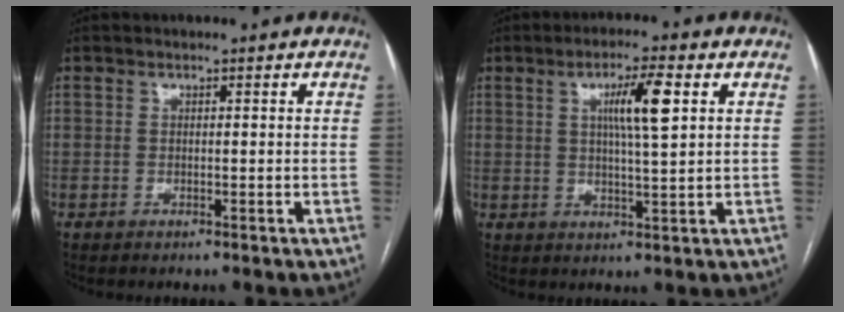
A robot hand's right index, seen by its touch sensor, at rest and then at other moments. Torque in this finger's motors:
{"motor_torque": [0.21, 0.09, 0.20, 0.09]}